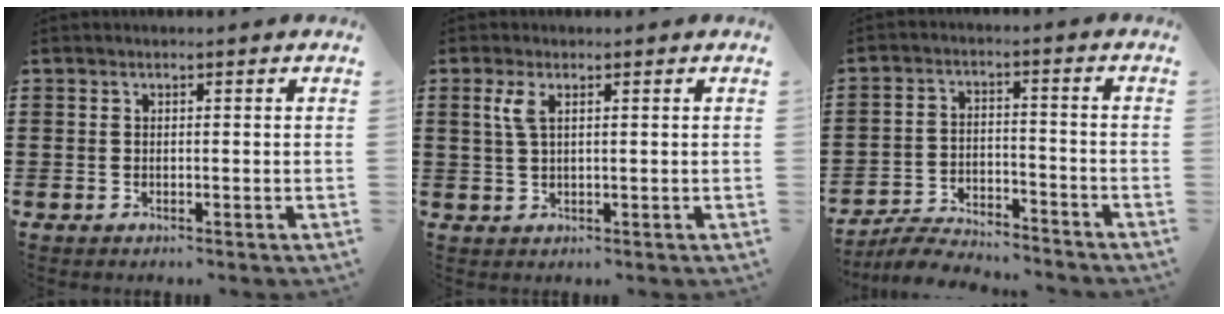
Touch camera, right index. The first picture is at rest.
{"total": 2.8, "force": [1.1, 1.0, 2.4], "torque": [-0.051, 0.007, 0.017]}
{"total": 5.5, "force": [-5.4, 0.5, 0.6], "torque": [-0.019, 0.006, -0.108]}